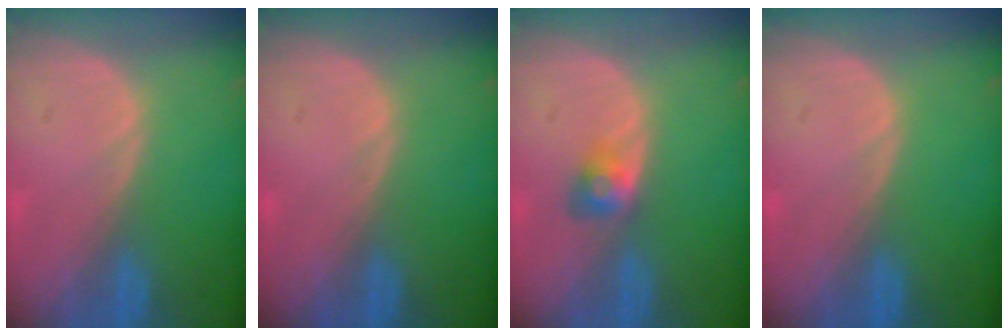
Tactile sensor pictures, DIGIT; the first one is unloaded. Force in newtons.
{"total": 0.0}
{"total": 2.8, "press": 2.6, "slide": 1.2}
{"total": 0.0}